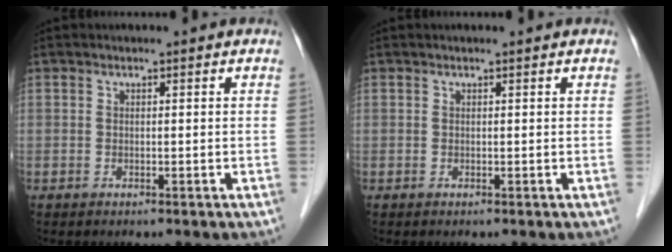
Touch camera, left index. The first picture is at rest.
{"total": 0.0}